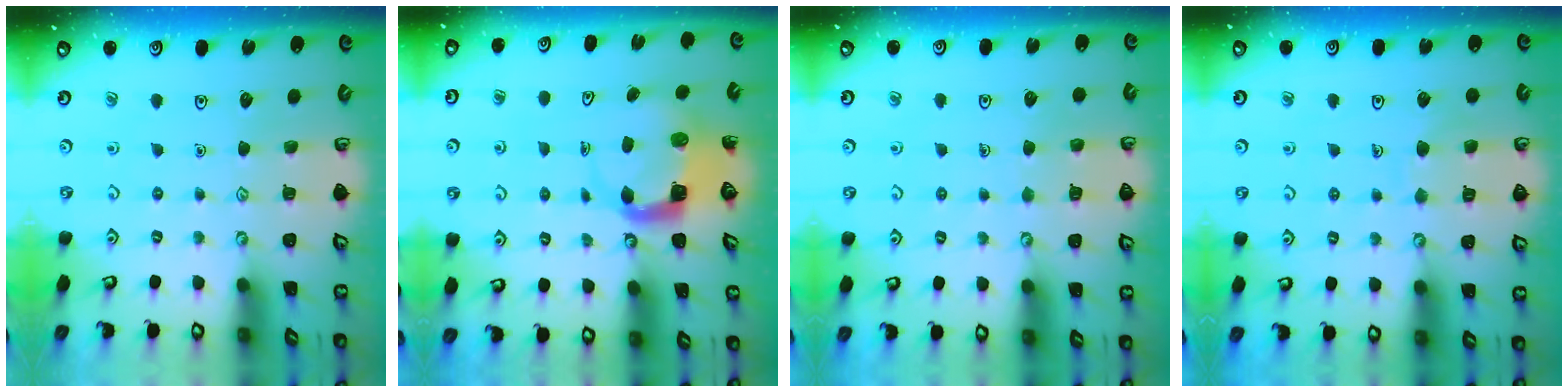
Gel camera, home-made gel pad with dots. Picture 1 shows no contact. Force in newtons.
{"total": 5.2, "press": 5.1, "slide": 0.8}
{"total": 3.9, "press": 3.9, "slide": 0.3}
{"total": 5.8, "press": 5.7, "slide": 0.6}